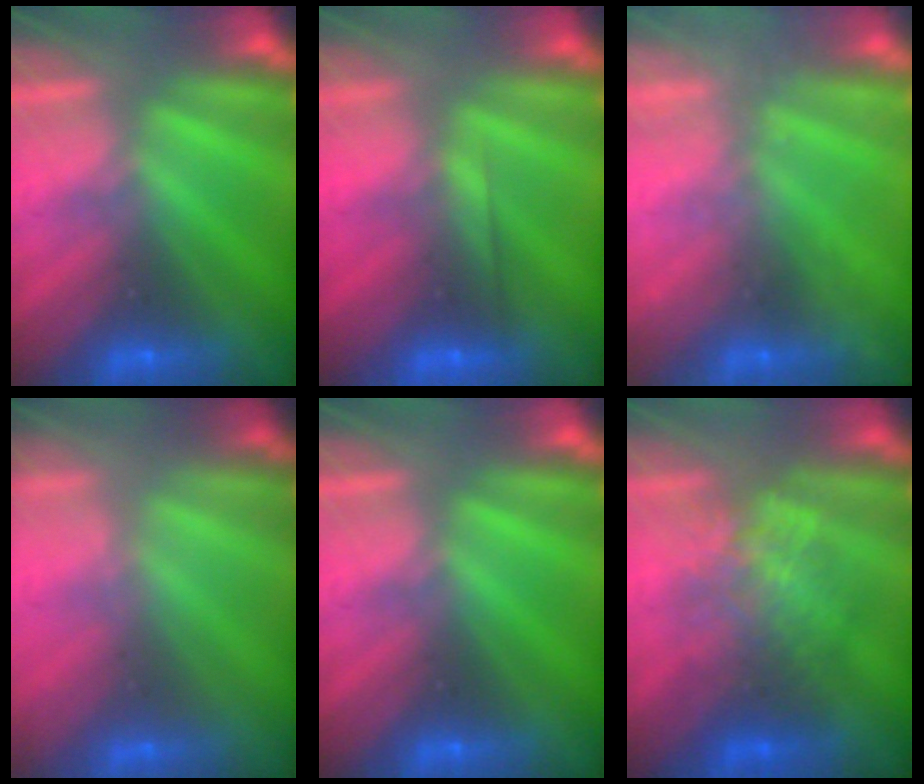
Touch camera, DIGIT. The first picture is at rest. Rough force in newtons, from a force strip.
{"total": 1.9}
{"total": 2.2}
{"total": 1.5}
{"total": 0.0}
{"total": 2.2}